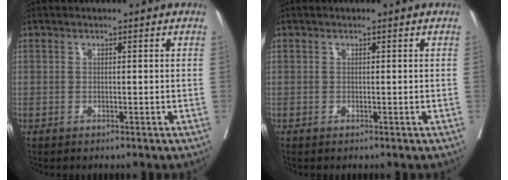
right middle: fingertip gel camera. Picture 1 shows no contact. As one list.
[{"total": 0.0}]